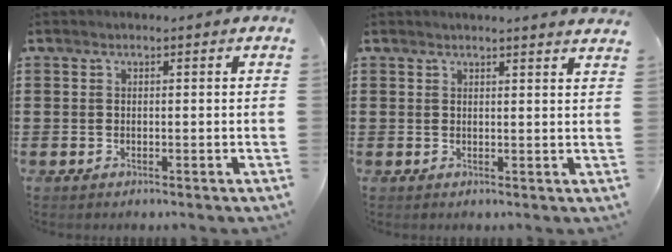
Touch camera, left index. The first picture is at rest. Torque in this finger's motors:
{"motor_torque": [1.17, -0.97, -0.03, 0.00]}